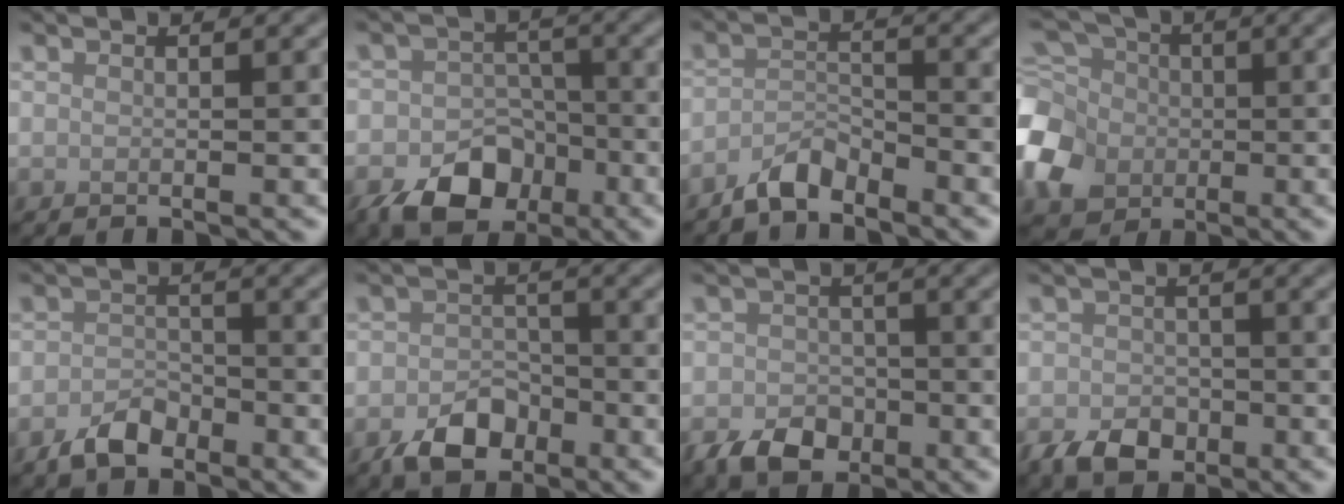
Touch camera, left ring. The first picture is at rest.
{"total": 6.6, "force": [-3.7, 4.5, 3.0], "torque": [-0.043, -0.008, -0.062]}
{"total": 2.7, "force": [-2.4, 0.8, 1.0], "torque": [-0.020, 0.008, -0.050]}
{"total": 8.0, "force": [-1.6, 6.5, 4.5], "torque": [-0.121, 0.004, -0.047]}
{"total": 2.9, "force": [-2.0, 1.6, 1.3], "torque": [-0.021, 0.005, -0.042]}
{"total": 4.1, "force": [-2.4, 2.6, 2.0], "torque": [-0.028, -0.002, -0.049]}
{"total": 3.9, "force": [-2.2, 2.7, 1.7], "torque": [-0.030, -0.005, -0.045]}
{"total": 3.5, "force": [-2.0, 2.4, 1.5], "torque": [-0.025, -0.005, -0.042]}